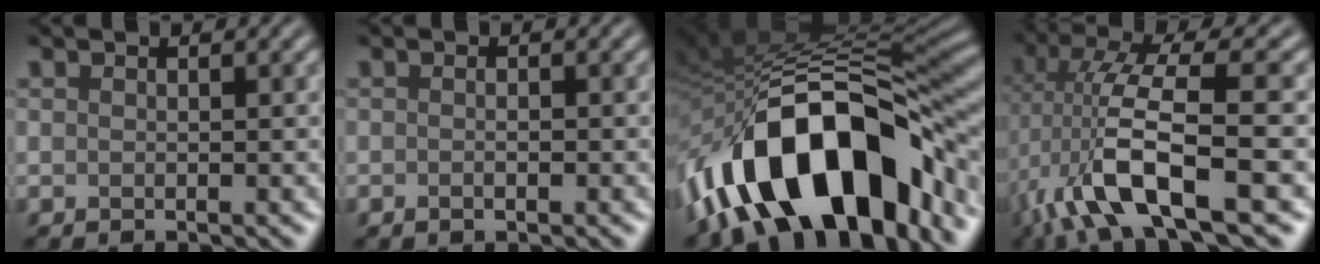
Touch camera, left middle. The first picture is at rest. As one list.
[{"total": 0.8, "force": [-0.4, 0.2, 0.7], "torque": [-0.013, 0.002, -0.005]}, {"total": 16.2, "force": [-7.4, 8.0, 11.9], "torque": [-0.178, 0.019, -0.130]}, {"total": 9.9, "force": [-2.2, 2.8, 9.2], "torque": [-0.187, 0.011, -0.048]}]